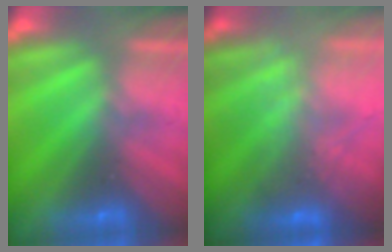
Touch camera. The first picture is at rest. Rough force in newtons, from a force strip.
{"total": 7.9}